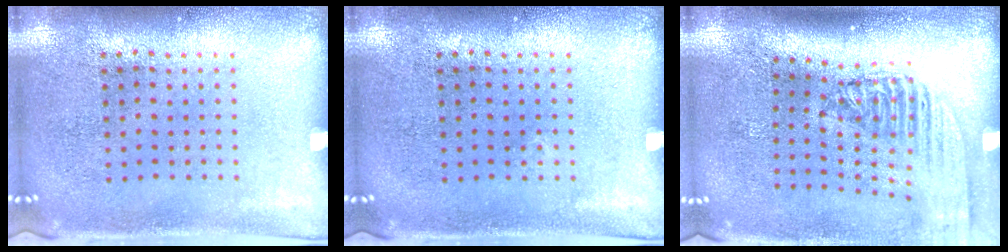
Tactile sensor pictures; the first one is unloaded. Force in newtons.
{"total": 0.0}
{"total": 2.3, "press": 1.8, "slide": 1.5}